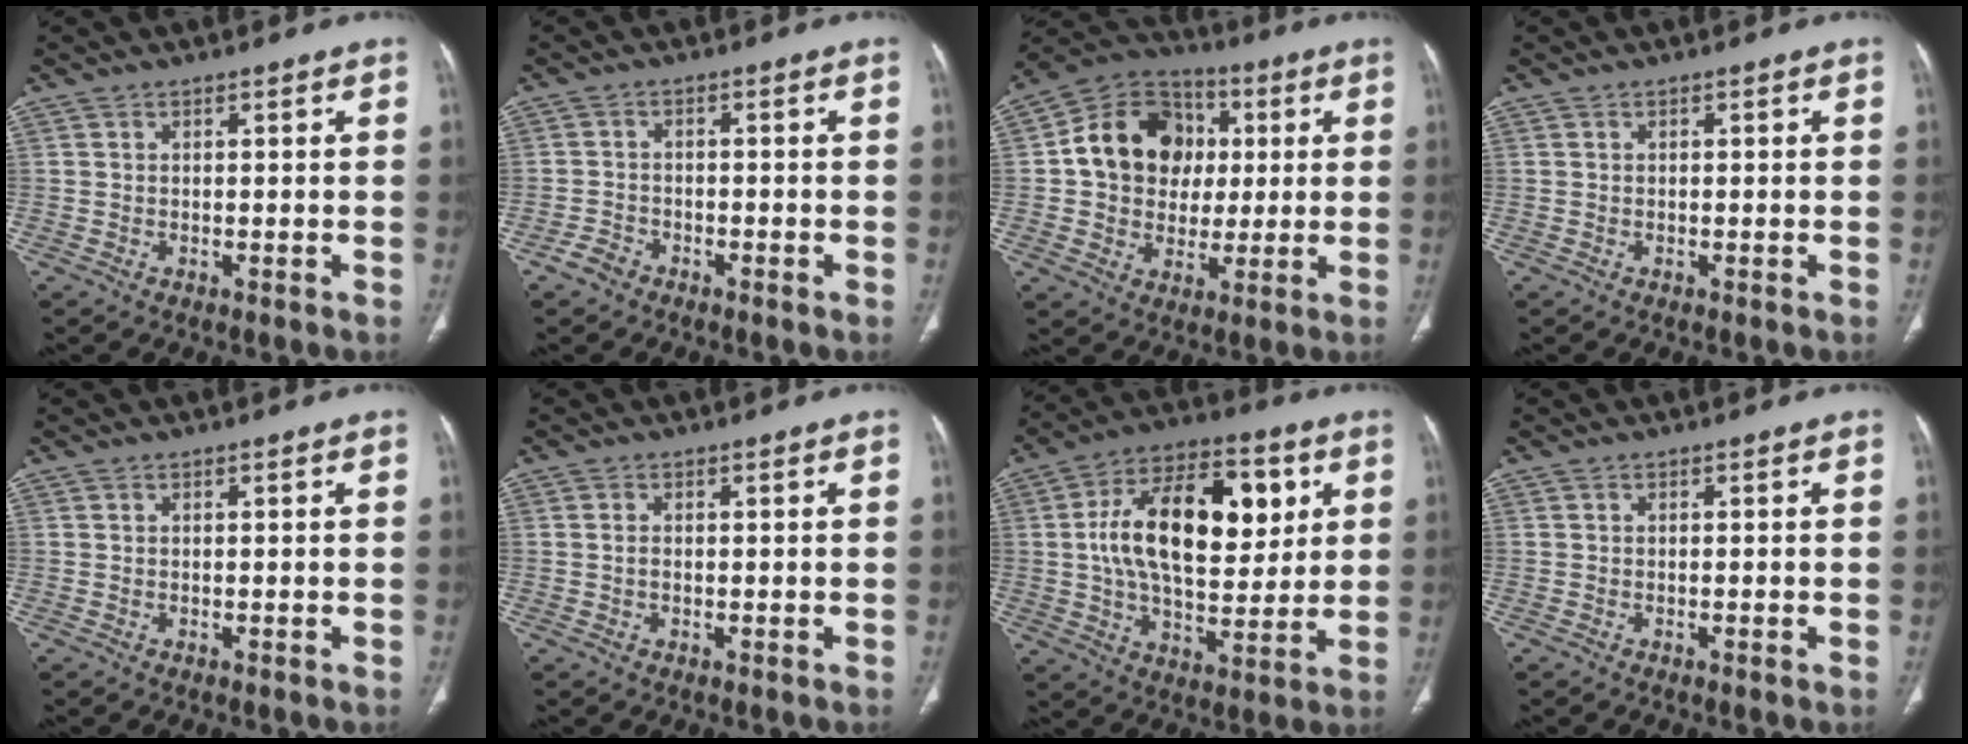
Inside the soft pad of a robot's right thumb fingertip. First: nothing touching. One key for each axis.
{"total": 2.6, "fx": -1.9, "fy": 1.6, "fz": 0.7, "tx": -0.016, "ty": 0.011, "tz": -0.036}
{"total": 16.3, "fx": 2.2, "fy": 13.7, "fz": 8.6, "tx": -0.109, "ty": 0.019, "tz": 0.034}
{"total": 0.0}
{"total": 0.0}
{"total": 1.0, "fx": -0.1, "fy": 0.7, "fz": 0.7, "tx": -0.016, "ty": 0.001, "tz": -0.001}
{"total": 22.4, "fx": 4.8, "fy": 12.0, "fz": 18.3, "tx": -0.271, "ty": 0.000, "tz": 0.073}
{"total": 0.5, "fx": -0.2, "fy": 0.1, "fz": 0.5, "tx": -0.009, "ty": -0.001, "tz": -0.002}